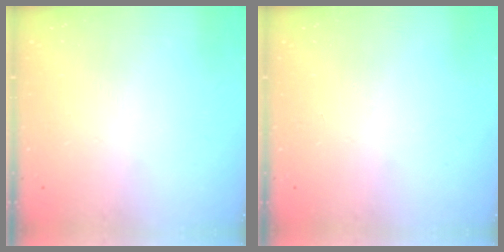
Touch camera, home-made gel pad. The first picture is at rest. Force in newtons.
{"total": 0.0}